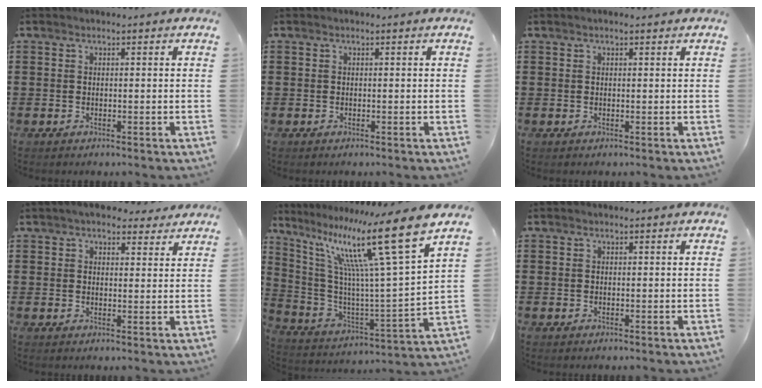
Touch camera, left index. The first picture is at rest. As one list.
[{"total": 0.0}, {"total": 0.5, "force": [0.3, 0.1, 0.4], "torque": [-0.007, 0.001, 0.007]}, {"total": 4.4, "force": [3.8, 1.4, 1.6], "torque": [-0.035, -0.006, 0.069]}, {"total": 18.3, "force": [10.8, 1.7, 14.6], "torque": [-0.297, -0.063, 0.161]}, {"total": 0.0}]